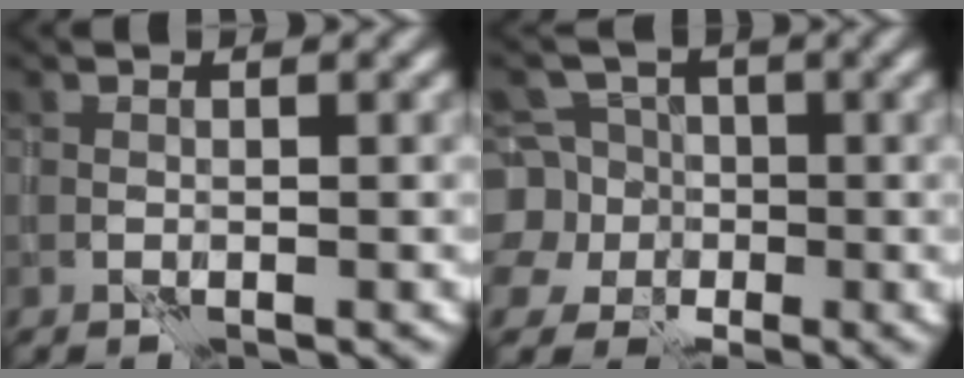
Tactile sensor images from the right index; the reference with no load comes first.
{"total": 6.8, "force": [-0.4, 6.5, 2.0], "torque": [-0.044, 0.020, -0.046]}